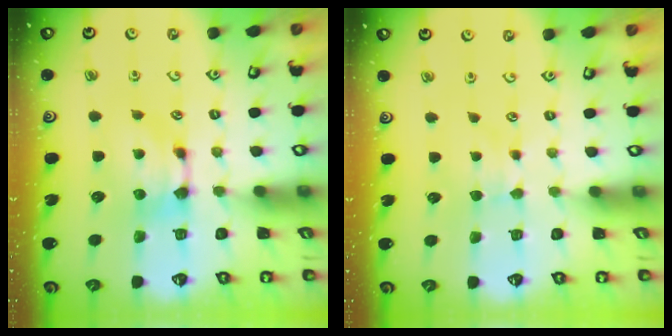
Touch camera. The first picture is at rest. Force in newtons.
{"total": 2.4, "press": 2.3, "slide": 0.4}